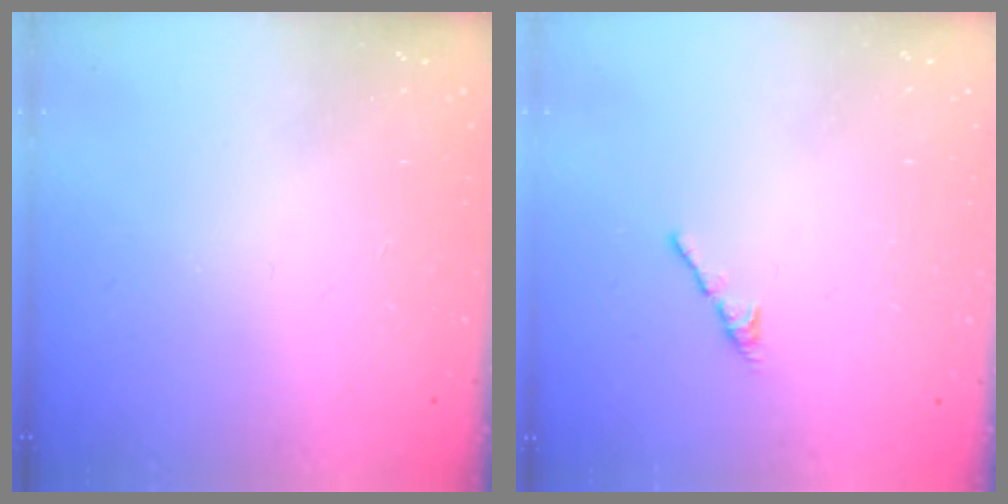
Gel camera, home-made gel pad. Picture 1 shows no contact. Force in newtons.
{"total": 2.7, "press": 2.6, "slide": 0.8}